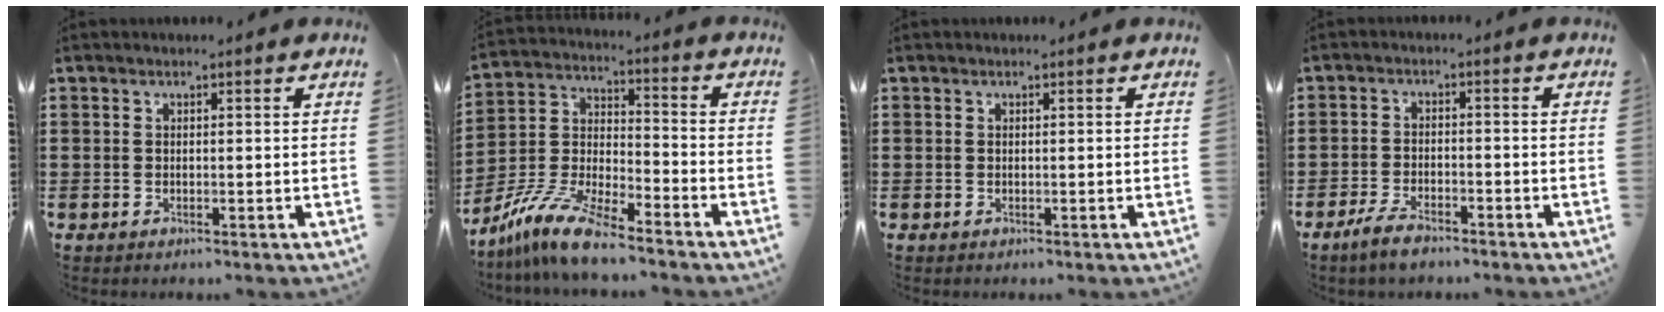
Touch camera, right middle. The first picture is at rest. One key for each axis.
{"total": 10.4, "fx": -9.0, "fy": 1.2, "fz": 5.1, "tx": -0.117, "ty": 0.010, "tz": -0.182}
{"total": 0.0}
{"total": 3.7, "fx": -2.8, "fy": 1.1, "fz": 2.1, "tx": -0.050, "ty": 0.002, "tz": -0.057}